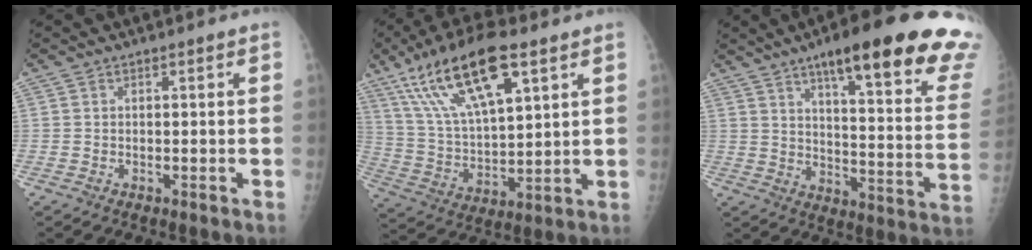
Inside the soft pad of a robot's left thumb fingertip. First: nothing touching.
{"total": 19.3, "force": [10.5, 6.8, 14.8], "torque": [-0.258, -0.025, 0.199]}
{"total": 27.4, "force": [18.7, 4.6, 19.5], "torque": [-0.227, -0.076, 0.245]}